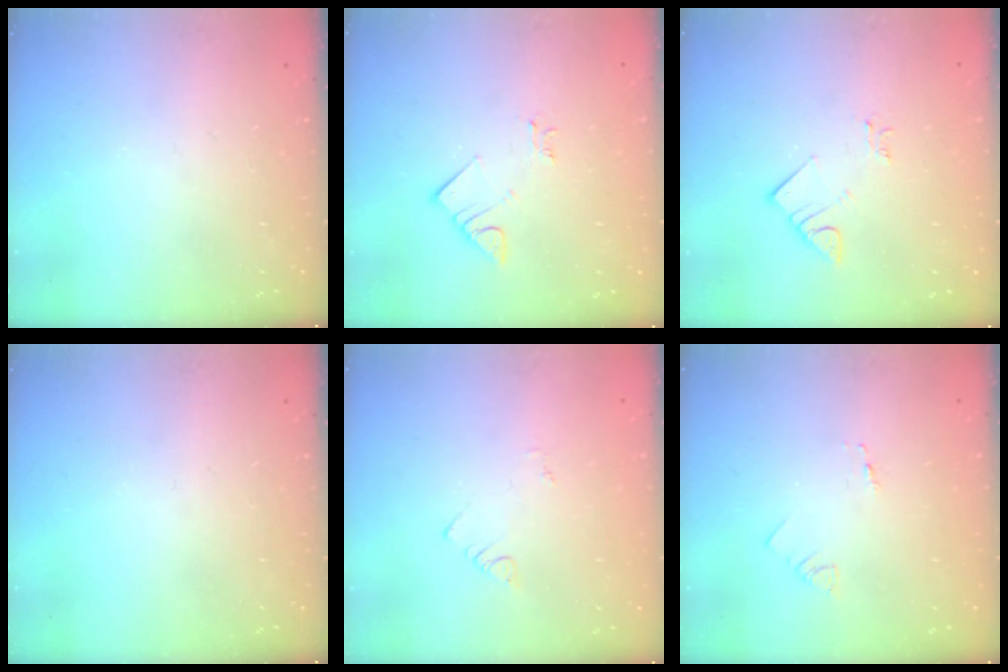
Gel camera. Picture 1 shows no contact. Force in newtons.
{"total": 3.5, "press": 3.5, "slide": 0.2}
{"total": 3.5, "press": 3.5, "slide": 0.2}
{"total": 0.0}
{"total": 1.1, "press": 1.1, "slide": 0.3}
{"total": 1.3, "press": 1.2, "slide": 0.1}